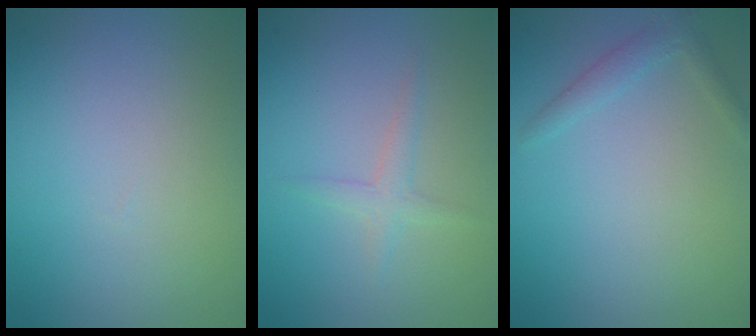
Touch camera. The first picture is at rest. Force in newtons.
{"total": 1.5, "press": 1.5, "slide": 0.1}
{"total": 1.4, "press": 1.4, "slide": 0.0}